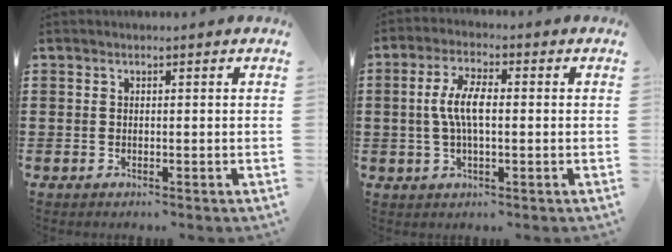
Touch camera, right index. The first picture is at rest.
{"total": 6.3, "force": [0.0, 2.3, 5.9], "torque": [-0.129, -0.001, -0.009]}